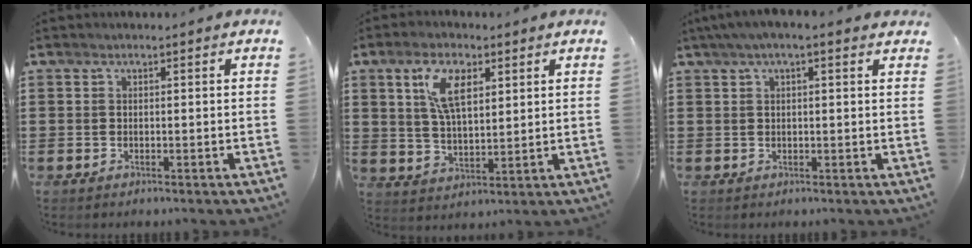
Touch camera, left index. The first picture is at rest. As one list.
[{"total": 8.2, "force": [3.9, 3.4, 6.3], "torque": [-0.128, 0.008, 0.067]}, {"total": 2.4, "force": [1.3, 0.4, 2.0], "torque": [-0.041, 0.006, 0.021]}]